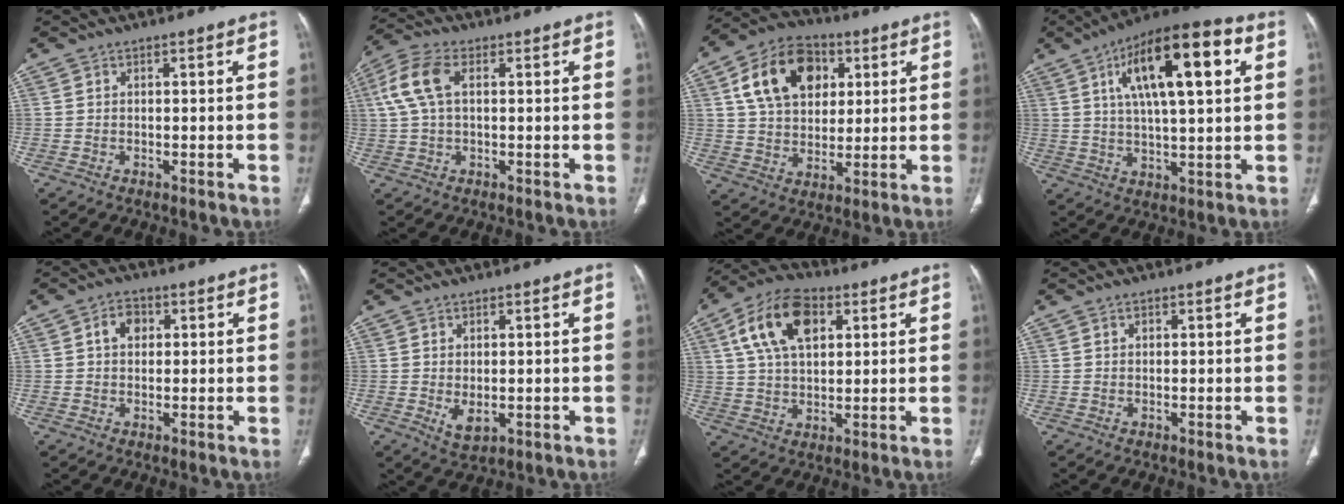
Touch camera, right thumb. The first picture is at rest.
{"total": 8.4, "force": [2.1, 4.3, 6.9], "torque": [-0.168, 0.022, 0.040]}
{"total": 16.4, "force": [5.6, 11.6, 10.0], "torque": [-0.150, -0.001, 0.096]}
{"total": 19.2, "force": [6.5, 6.4, 16.9], "torque": [-0.255, 0.006, 0.099]}
{"total": 3.9, "force": [1.0, 3.0, 2.4], "torque": [-0.027, 0.007, 0.015]}
{"total": 3.6, "force": [-0.4, 2.0, 3.0], "torque": [-0.048, -0.008, 0.006]}
{"total": 14.2, "force": [5.2, 8.2, 10.3], "torque": [-0.179, 0.003, 0.092]}
{"total": 0.7, "force": [0.4, 0.5, 0.3], "torque": [-0.003, -0.001, 0.007]}